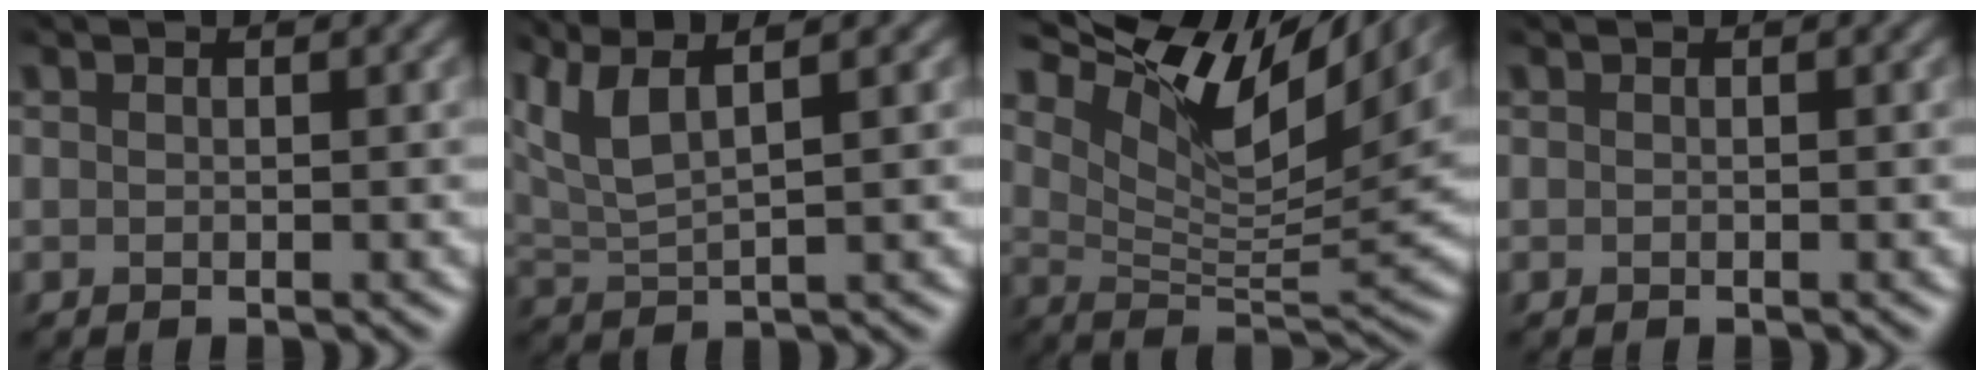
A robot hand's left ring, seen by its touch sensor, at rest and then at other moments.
{"total": 5.3, "force": [3.3, 1.5, 3.8], "torque": [-0.077, 0.018, 0.061]}
{"total": 11.2, "force": [7.1, 4.1, 7.5], "torque": [-0.130, 0.010, 0.130]}
{"total": 0.0}